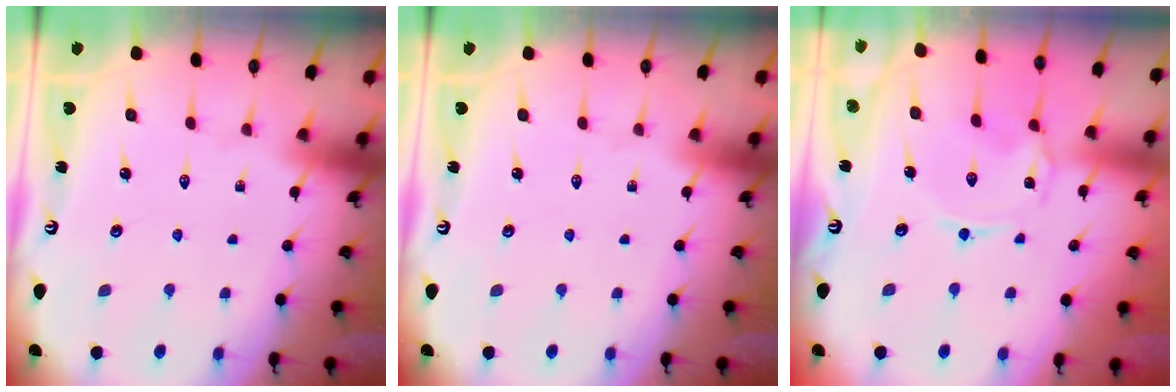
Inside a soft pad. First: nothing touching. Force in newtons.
{"total": 0.0}
{"total": 1.7, "press": 1.7, "slide": 0.4}